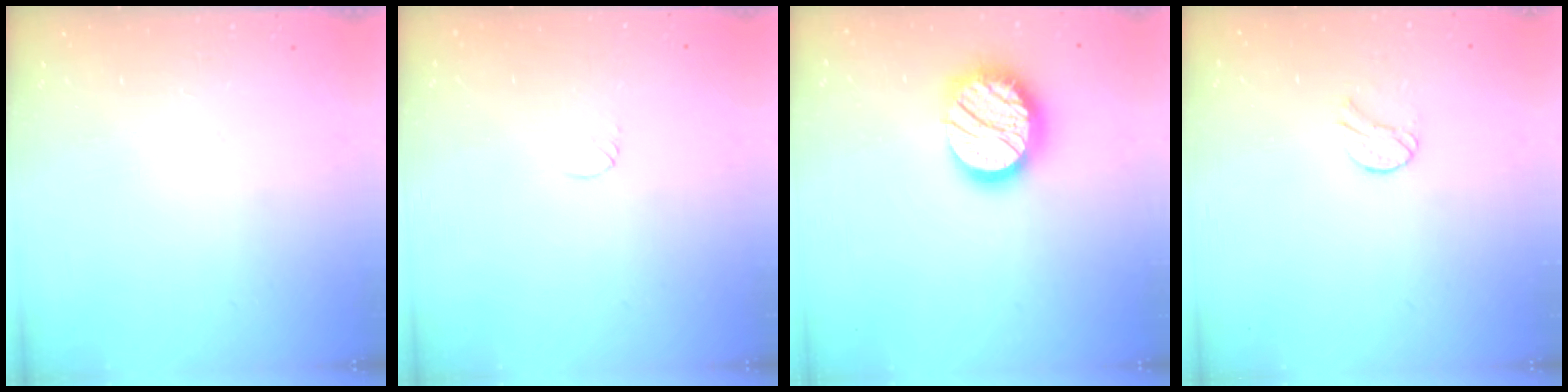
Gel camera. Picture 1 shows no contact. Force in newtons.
{"total": 5.1, "press": 5.1, "slide": 0.4}
{"total": 20.3, "press": 20.2, "slide": 1.5}
{"total": 7.8, "press": 7.8, "slide": 0.4}